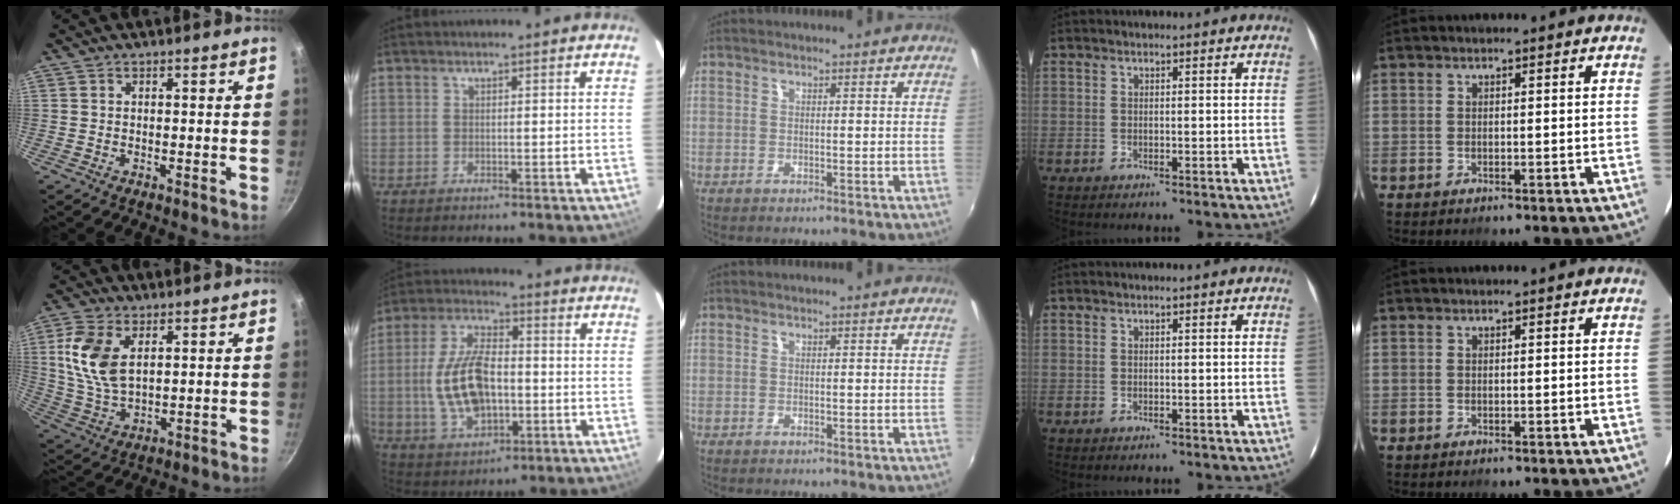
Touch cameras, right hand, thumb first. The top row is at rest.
{"thumb": {"total": 11.5, "force": [3.4, 6.7, 8.8], "torque": [-0.174, -0.013, 0.070]}, "index": {"total": 14.4, "force": [-1.8, 7.7, 12.1], "torque": [-0.245, 0.005, -0.023]}}